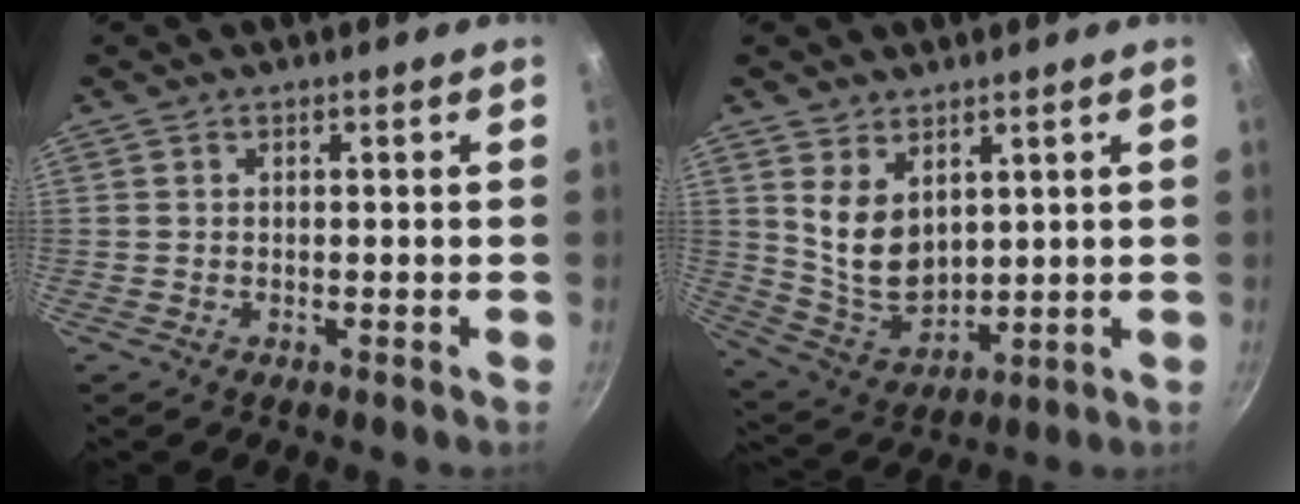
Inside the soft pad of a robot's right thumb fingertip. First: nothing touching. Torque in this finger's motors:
{"motor_torque": [-0.66, 1.10, 0.01, 0.18, 0.10]}